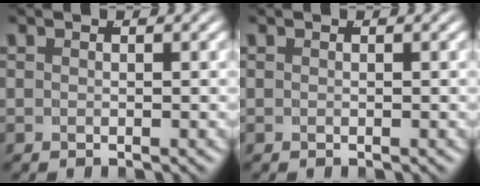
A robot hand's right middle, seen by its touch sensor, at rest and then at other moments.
{"total": 0.0}